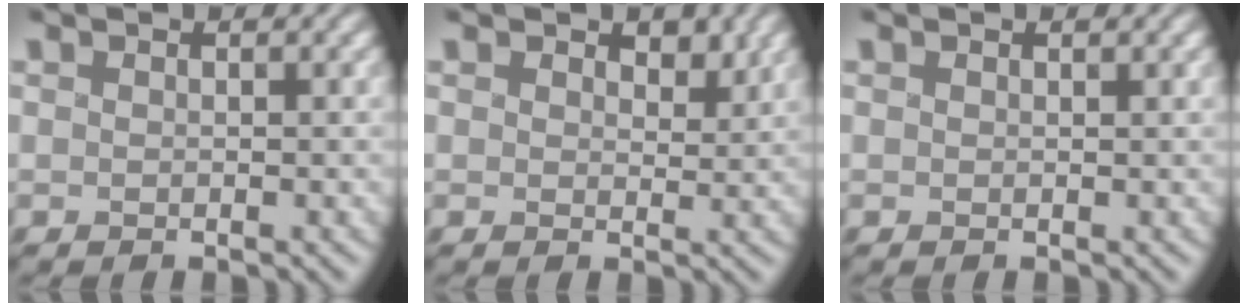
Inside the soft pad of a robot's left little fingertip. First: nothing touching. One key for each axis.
{"total": 2.4, "fx": 1.6, "fy": 1.5, "fz": 1.1, "tx": -0.026, "ty": -0.001, "tz": 0.017}
{"total": 0.5, "fx": 0.4, "fy": 0.2, "fz": 0.3, "tx": -0.007, "ty": 0.002, "tz": 0.008}